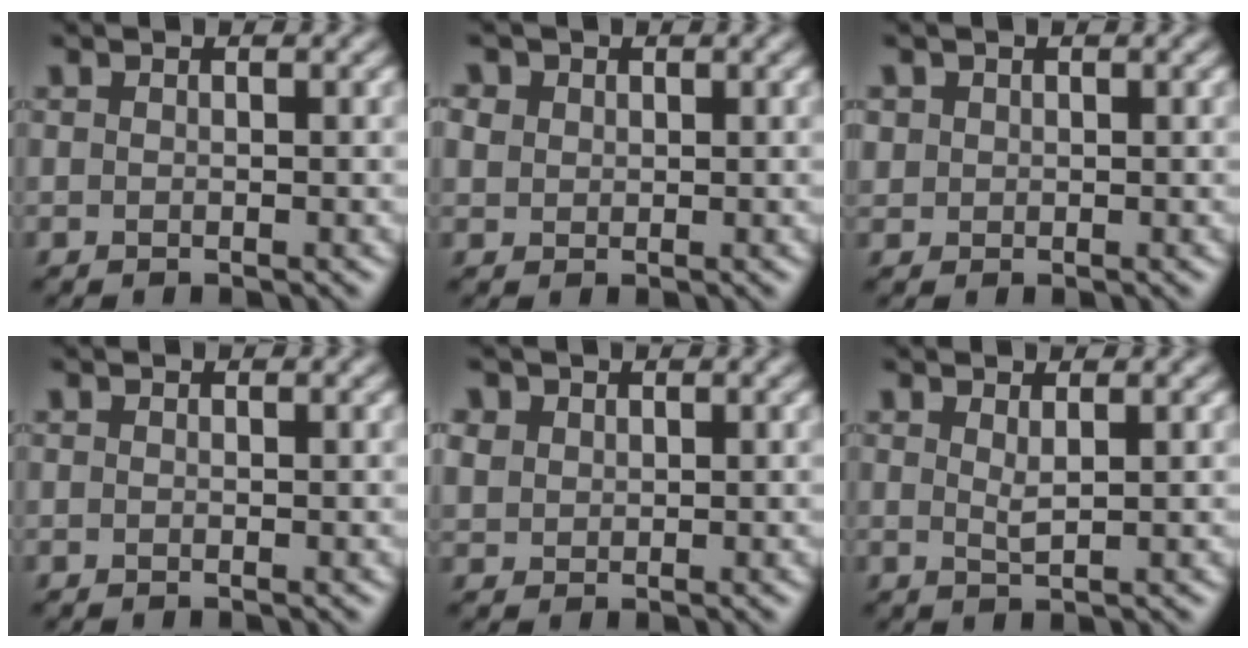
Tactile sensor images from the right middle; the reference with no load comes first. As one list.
[{"total": 1.9, "force": [1.0, 1.6, 0.6], "torque": [-0.018, 0.003, 0.018]}, {"total": 1.0, "force": [0.3, 0.9, 0.1], "torque": [0.002, -0.005, 0.009]}, {"total": 0.0}, {"total": 1.7, "force": [0.9, 1.4, 0.4], "torque": [-0.013, -0.002, 0.018]}, {"total": 1.0, "force": [0.6, 0.1, 0.8], "torque": [-0.018, -0.003, 0.011]}]